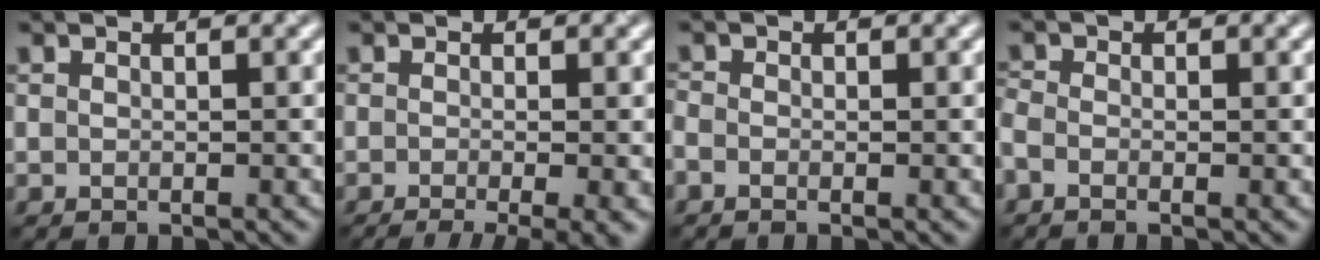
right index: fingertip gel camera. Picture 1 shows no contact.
{"total": 5.9, "force": [-2.6, 1.9, 4.9], "torque": [-0.053, -0.012, -0.034]}
{"total": 0.9, "force": [-0.5, 0.5, 0.6], "torque": [-0.017, -0.007, -0.008]}
{"total": 1.3, "force": [-0.7, 0.7, 0.9], "torque": [-0.028, -0.007, -0.016]}